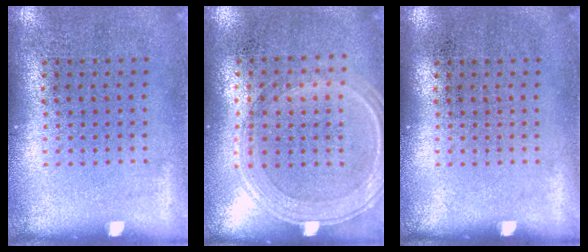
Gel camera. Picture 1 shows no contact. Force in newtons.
{"total": 0.7, "press": 0.7, "slide": 0.2}
{"total": 0.0}